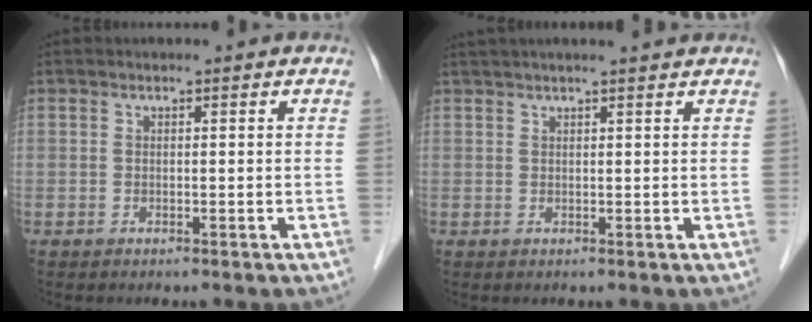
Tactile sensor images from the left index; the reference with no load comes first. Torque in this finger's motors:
{"motor_torque": [1.11, -1.03, -0.04, 0.02]}